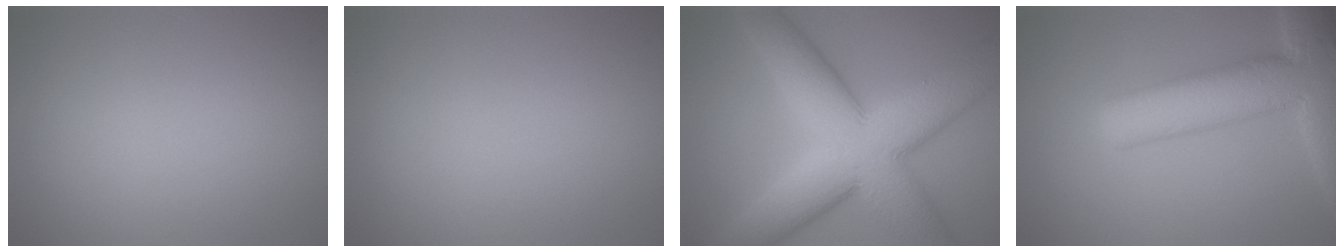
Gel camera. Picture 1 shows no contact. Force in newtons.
{"total": 0.0}
{"total": 12.9, "press": 12.9, "slide": 0.5}
{"total": 9.7, "press": 9.7, "slide": 0.6}